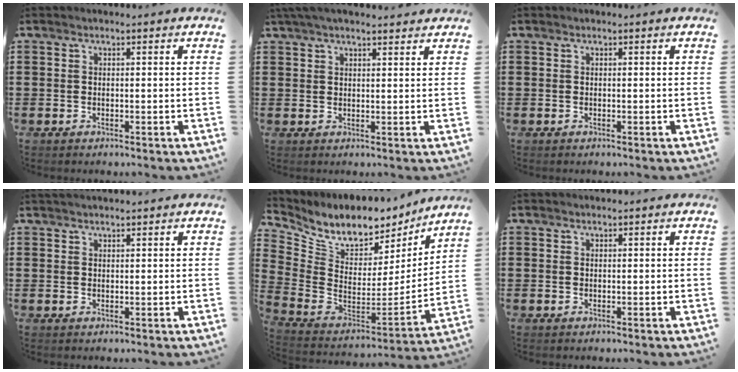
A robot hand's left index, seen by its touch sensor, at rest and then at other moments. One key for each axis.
{"total": 2.7, "fx": 2.4, "fy": 0.4, "fz": 1.2, "tx": -0.029, "ty": 0.001, "tz": 0.045}
{"total": 0.0}
{"total": 1.0, "fx": 1.0, "fy": 0.2, "fz": 0.0, "tx": -0.002, "ty": 0.000, "tz": 0.020}
{"total": 7.1, "fx": 5.7, "fy": 3.3, "fz": 2.6, "tx": -0.080, "ty": -0.053, "tz": 0.098}
{"total": 0.0}